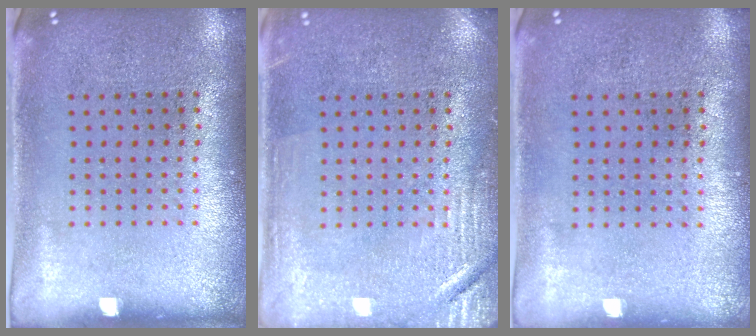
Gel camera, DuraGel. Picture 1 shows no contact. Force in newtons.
{"total": 2.7, "press": 2.7, "slide": 0.4}
{"total": 0.0}